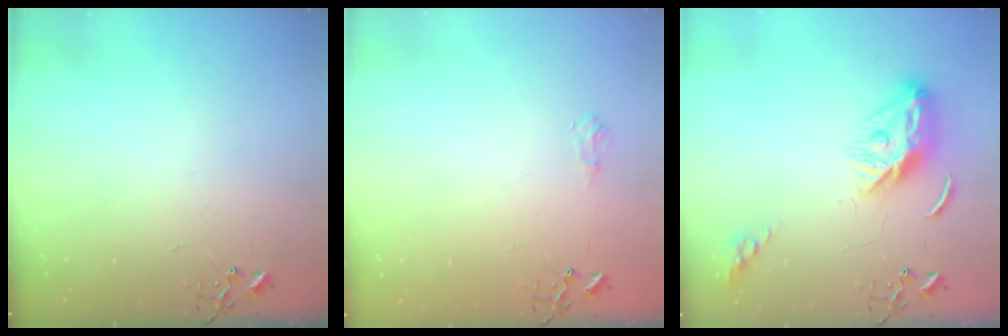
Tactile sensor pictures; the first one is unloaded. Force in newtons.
{"total": 5.8, "press": 5.7, "slide": 0.8}
{"total": 9.5, "press": 9.5, "slide": 0.5}